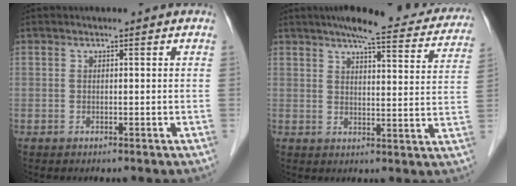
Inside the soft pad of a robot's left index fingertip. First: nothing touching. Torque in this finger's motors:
{"motor_torque": [0.28, -0.46, 0.05, 0.02]}